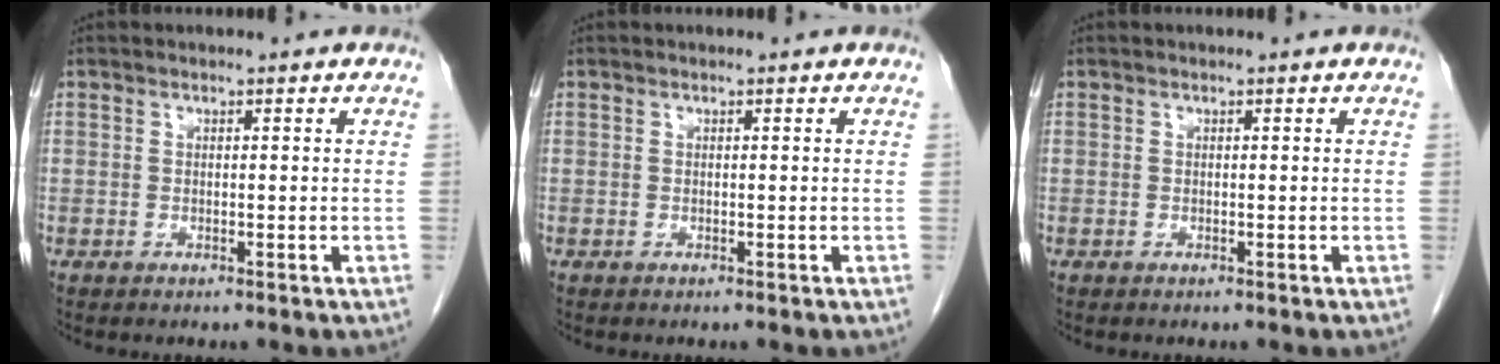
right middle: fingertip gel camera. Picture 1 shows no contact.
{"total": 0.0}
{"total": 0.0}